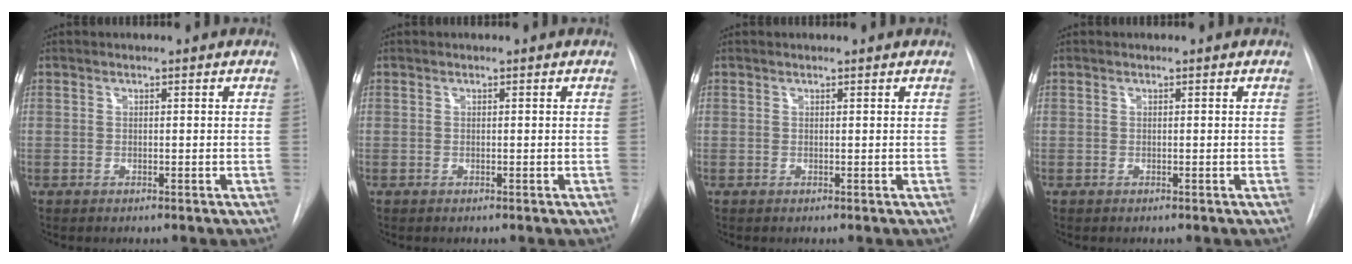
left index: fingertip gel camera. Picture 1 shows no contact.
{"total": 0.0}
{"total": 0.5, "force": [0.5, -0.1, 0.1], "torque": [-0.005, 0.001, 0.007]}
{"total": 0.0}